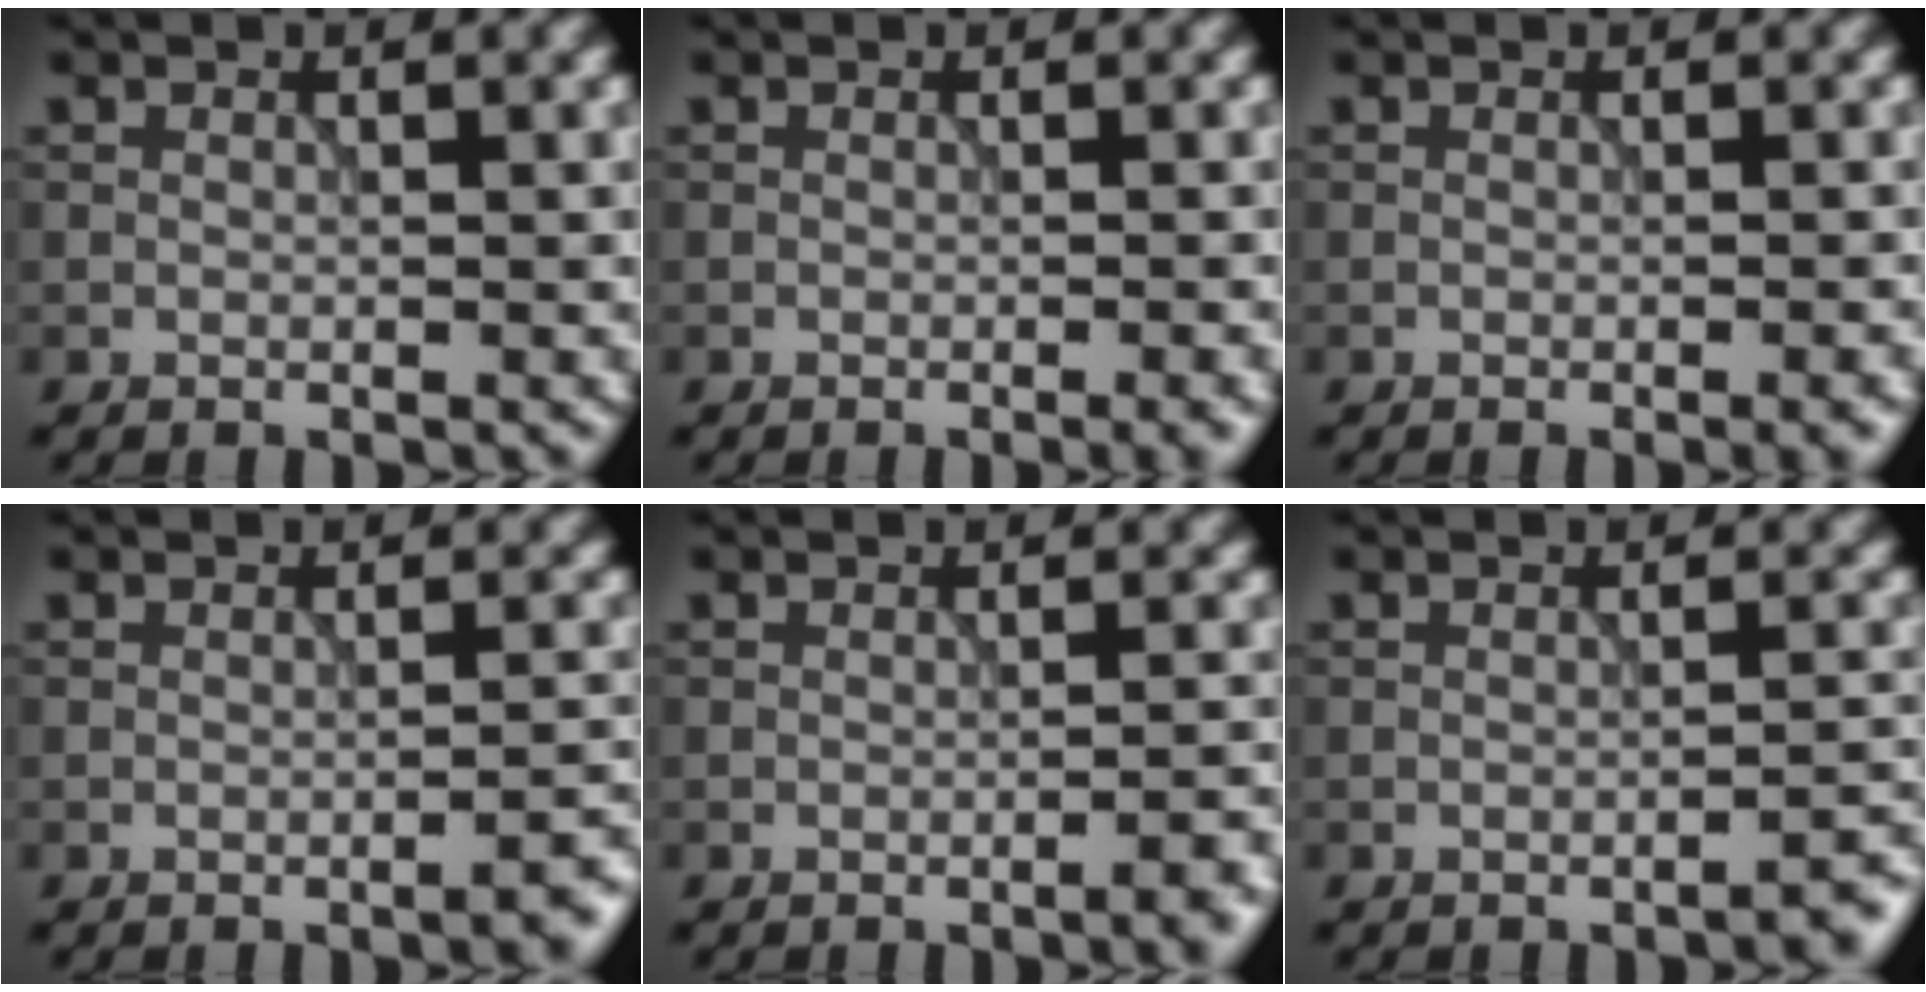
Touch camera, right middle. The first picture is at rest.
{"total": 1.4, "force": [-0.6, 0.3, 1.2], "torque": [-0.007, 0.000, -0.011]}
{"total": 1.5, "force": [-0.6, 0.3, 1.3], "torque": [-0.007, 0.001, -0.010]}
{"total": 2.1, "force": [-1.3, 0.4, 1.6], "torque": [-0.013, 0.007, -0.024]}
{"total": 2.1, "force": [-1.2, 0.5, 1.7], "torque": [-0.014, 0.006, -0.023]}
{"total": 2.2, "force": [-1.7, 0.4, 1.3], "torque": [-0.004, 0.011, -0.031]}